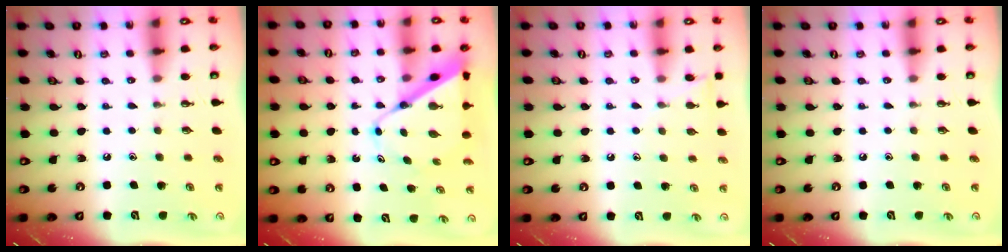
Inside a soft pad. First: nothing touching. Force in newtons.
{"total": 10.0, "press": 10.0, "slide": 1.0}
{"total": 6.3, "press": 6.3, "slide": 0.6}
{"total": 0.0}